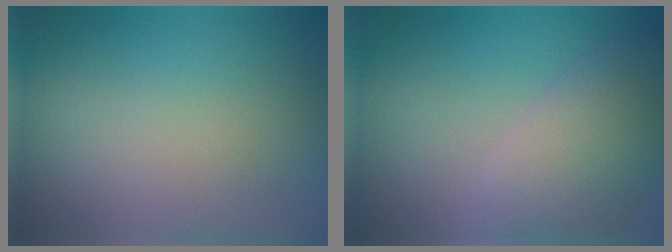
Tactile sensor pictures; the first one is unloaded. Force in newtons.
{"total": 7.2, "press": 7.2, "slide": 0.6}